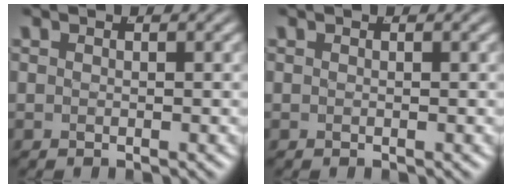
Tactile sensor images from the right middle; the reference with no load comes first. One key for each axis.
{"total": 0.0}